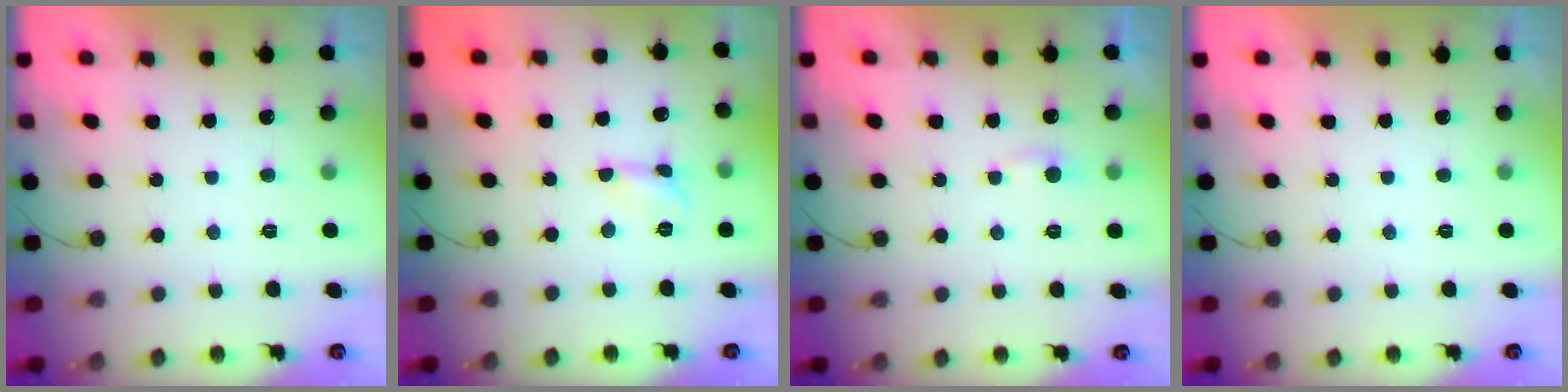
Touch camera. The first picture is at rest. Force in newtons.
{"total": 2.5, "press": 2.5, "slide": 0.3}
{"total": 3.4, "press": 3.3, "slide": 0.4}
{"total": 0.0}